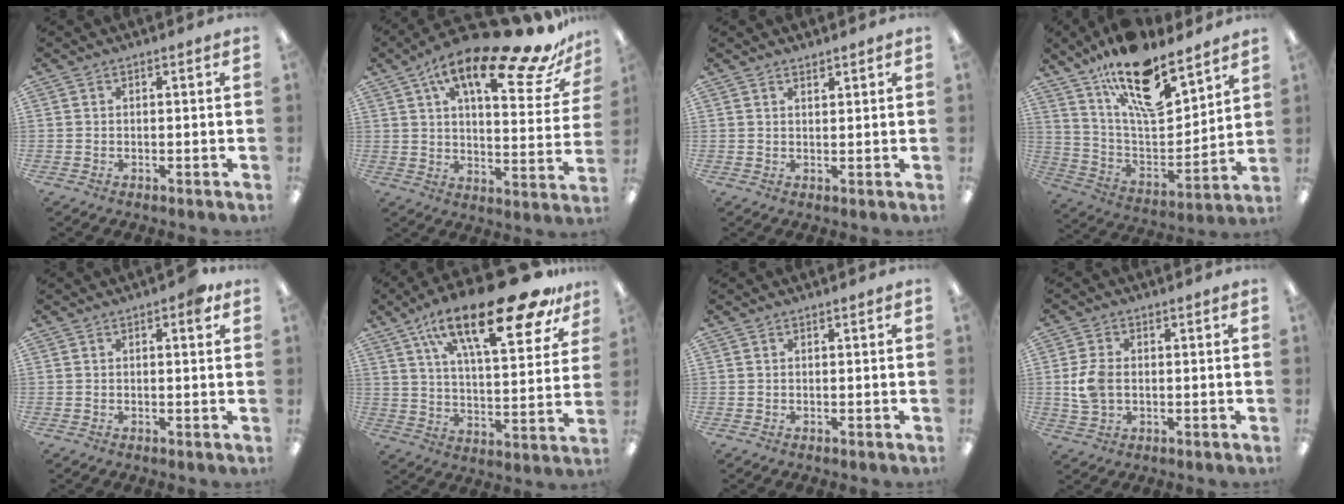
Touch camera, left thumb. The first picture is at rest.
{"total": 22.3, "force": [14.3, 7.0, 15.6], "torque": [-0.238, -0.084, 0.229]}
{"total": 1.5, "force": [1.4, 0.3, 0.2], "torque": [-0.005, -0.003, 0.027]}
{"total": 20.3, "force": [14.1, 7.9, 12.3], "torque": [-0.204, -0.090, 0.244]}
{"total": 3.2, "force": [1.8, 0.9, 2.5], "torque": [-0.032, -0.006, 0.025]}
{"total": 26.3, "force": [16.8, 8.7, 18.3], "torque": [-0.280, -0.098, 0.267]}
{"total": 0.0}
{"total": 6.5, "force": [0.1, 4.4, 4.7], "torque": [-0.096, 0.001, 0.001]}